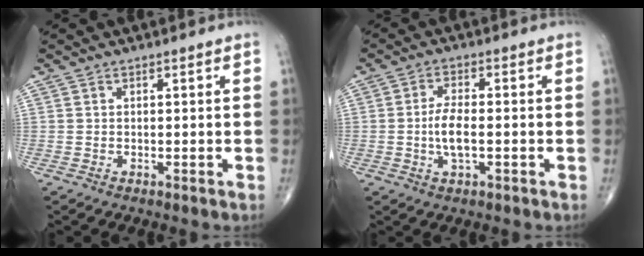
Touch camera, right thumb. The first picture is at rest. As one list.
[{"total": 5.4, "force": [-0.9, 2.1, 4.9], "torque": [-0.098, 0.007, -0.018]}]